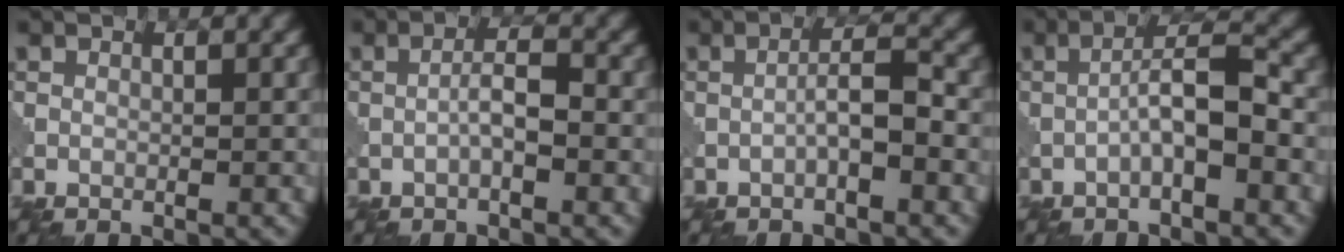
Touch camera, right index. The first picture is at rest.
{"total": 2.2, "force": [-0.7, 0.4, 2.1], "torque": [-0.039, 0.008, -0.017]}
{"total": 2.6, "force": [-0.9, 0.3, 2.4], "torque": [-0.042, 0.012, -0.020]}
{"total": 4.1, "force": [-1.2, 0.8, 3.9], "torque": [-0.067, 0.016, -0.029]}